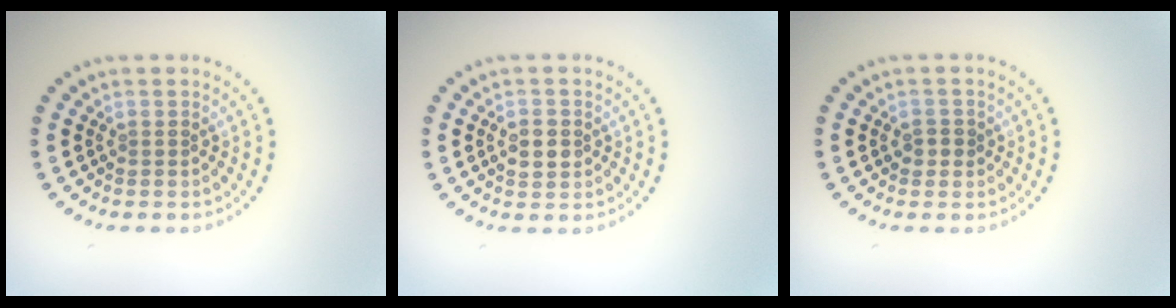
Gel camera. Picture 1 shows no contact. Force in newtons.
{"total": 2.1, "press": 2.0, "slide": 0.2}
{"total": 1.3, "press": 1.2, "slide": 0.4}